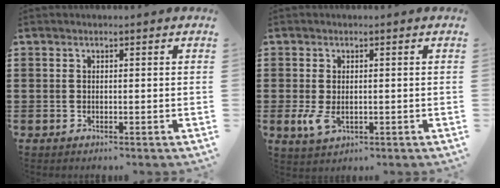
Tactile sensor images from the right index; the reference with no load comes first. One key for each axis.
{"total": 3.1, "fx": -0.5, "fy": 1.7, "fz": 2.5, "tx": -0.070, "ty": -0.006, "tz": -0.014}